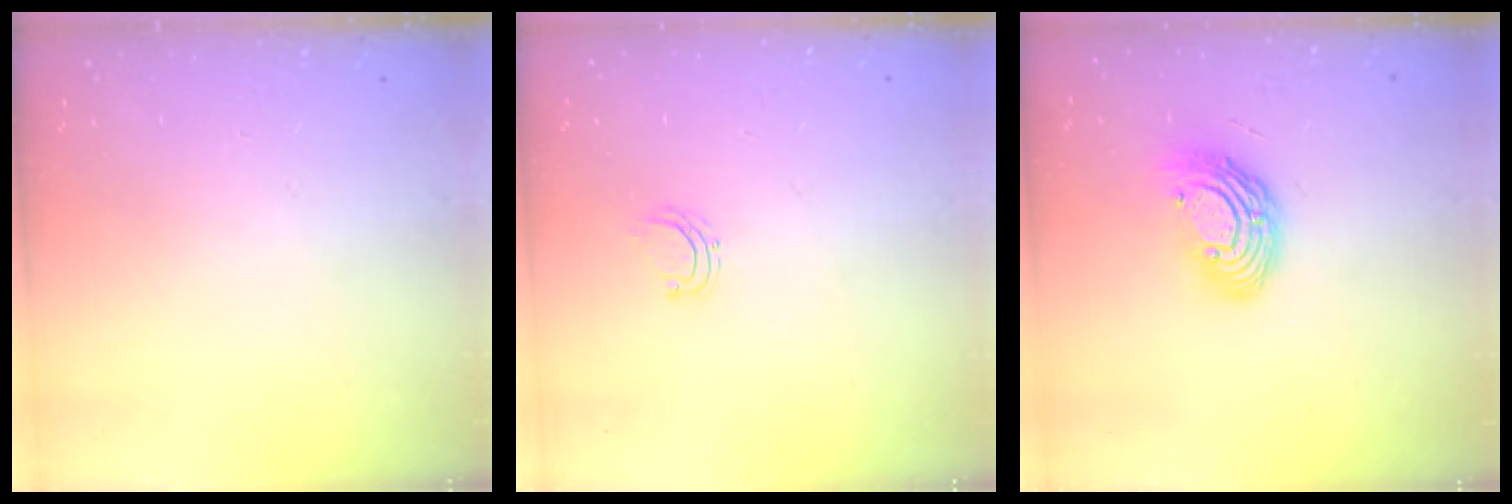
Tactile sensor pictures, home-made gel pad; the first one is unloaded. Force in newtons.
{"total": 4.3, "press": 4.3, "slide": 0.3}
{"total": 12.1, "press": 12.1, "slide": 1.0}